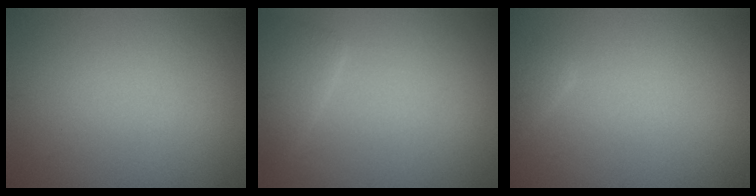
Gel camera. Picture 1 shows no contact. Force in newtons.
{"total": 2.2, "press": 2.1, "slide": 0.3}
{"total": 1.6, "press": 1.6, "slide": 0.1}